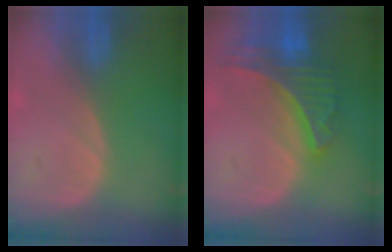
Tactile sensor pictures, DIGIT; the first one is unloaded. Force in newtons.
{"total": 8.9, "press": 7.6, "slide": 4.5}